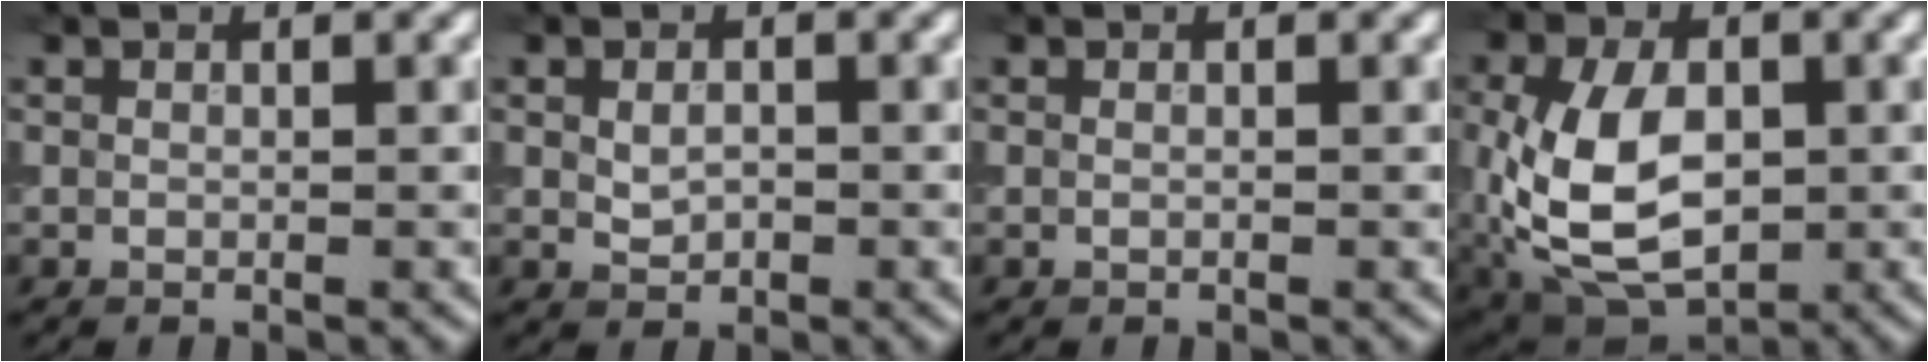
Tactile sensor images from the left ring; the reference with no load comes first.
{"total": 1.6, "force": [-0.1, 1.2, 1.1], "torque": [-0.021, -0.001, -0.001]}
{"total": 0.0}
{"total": 10.2, "force": [-0.9, 6.4, 7.9], "torque": [-0.166, -0.005, -0.020]}